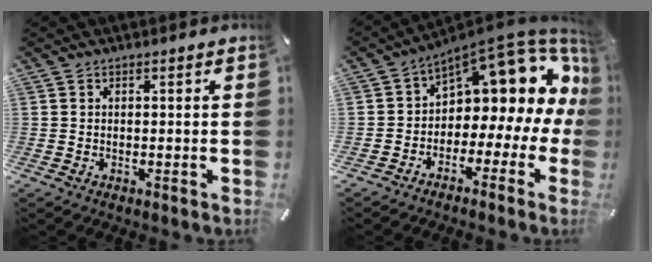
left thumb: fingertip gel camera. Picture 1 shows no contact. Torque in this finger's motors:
{"motor_torque": [0.44, 0.50, 0.83, 0.66, 0.03]}